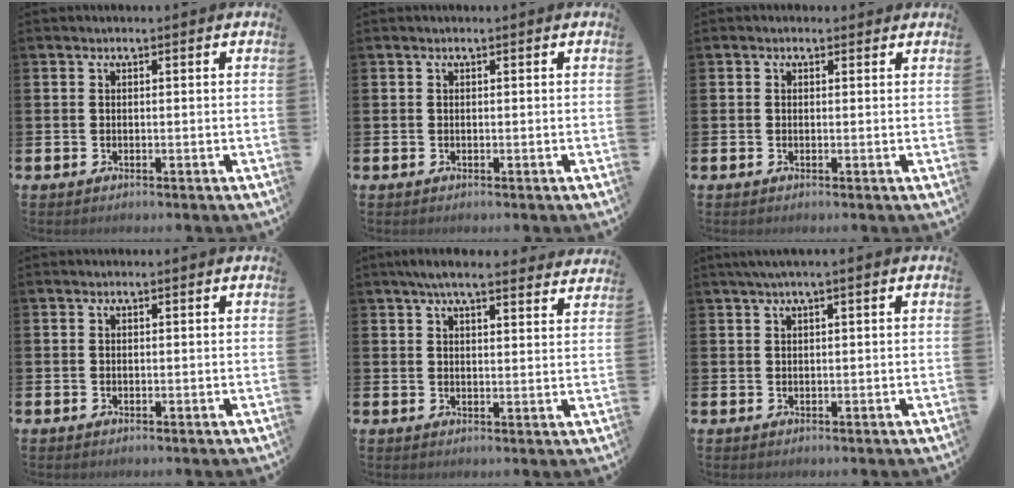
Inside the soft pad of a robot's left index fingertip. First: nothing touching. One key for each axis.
{"total": 0.0}
{"total": 0.6, "fx": 0.3, "fy": 0.5, "fz": 0.2, "tx": -0.002, "ty": 0.008, "tz": 0.003}
{"total": 0.0}
{"total": 5.5, "fx": 4.9, "fy": 0.8, "fz": 2.3, "tx": -0.046, "ty": -0.016, "tz": 0.087}
{"total": 1.8, "fx": 1.0, "fy": 0.0, "fz": 1.5, "tx": -0.036, "ty": 0.004, "tz": 0.019}